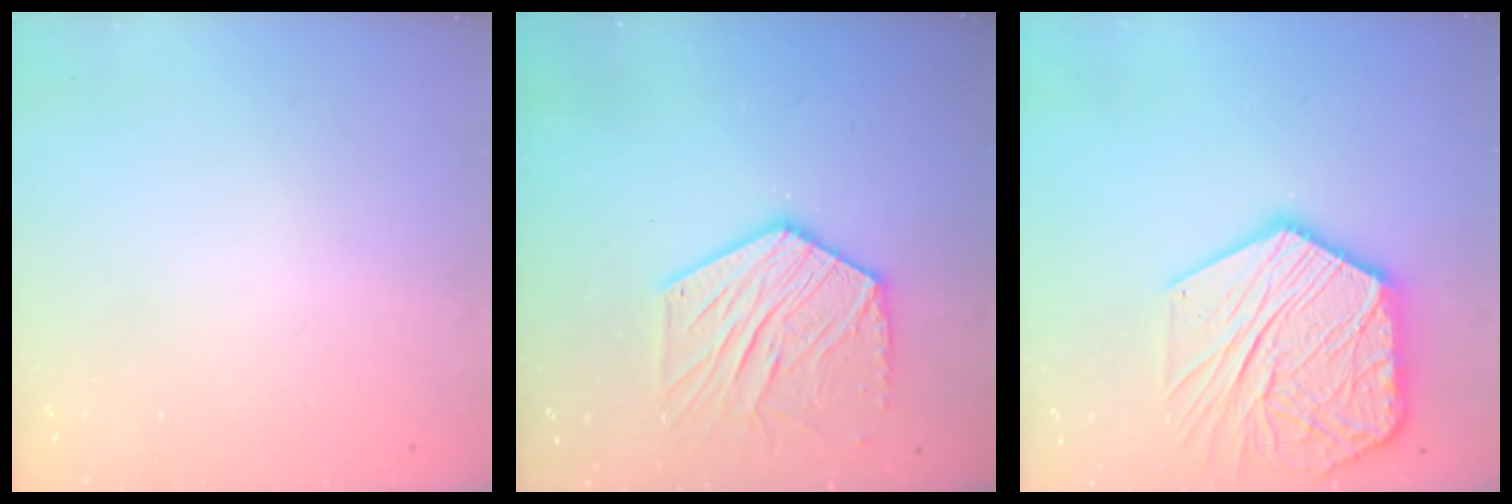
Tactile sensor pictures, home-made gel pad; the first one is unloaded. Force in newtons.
{"total": 15.5, "press": 15.5, "slide": 1.2}
{"total": 22.5, "press": 22.3, "slide": 2.3}